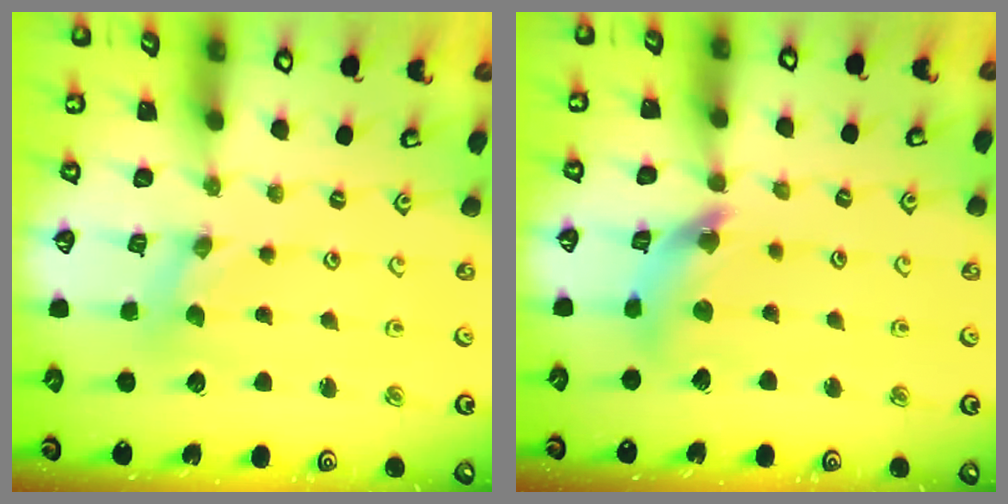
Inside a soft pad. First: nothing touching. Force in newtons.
{"total": 9.2, "press": 9.2, "slide": 0.8}